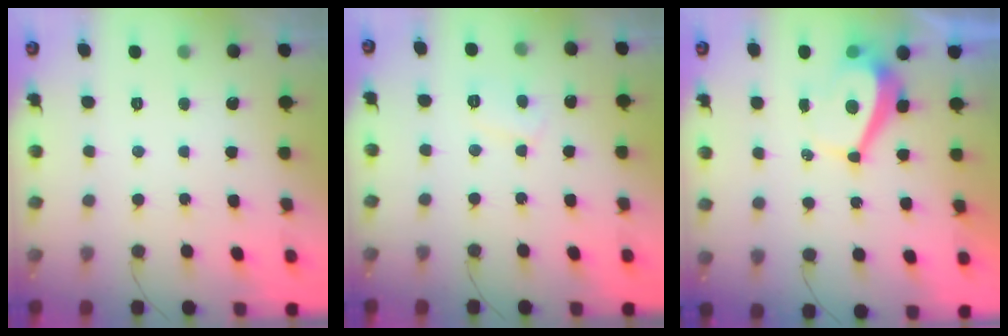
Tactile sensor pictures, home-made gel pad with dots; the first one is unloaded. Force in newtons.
{"total": 4.8, "press": 4.8, "slide": 0.6}
{"total": 4.4, "press": 4.4, "slide": 0.2}